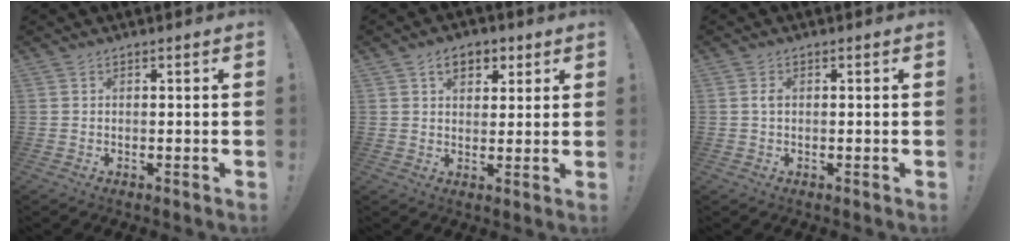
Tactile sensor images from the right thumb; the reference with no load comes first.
{"total": 6.5, "force": [3.0, 4.5, 3.6], "torque": [-0.049, -0.002, 0.054]}
{"total": 1.2, "force": [0.0, 0.7, 0.9], "torque": [-0.023, 0.007, 0.001]}